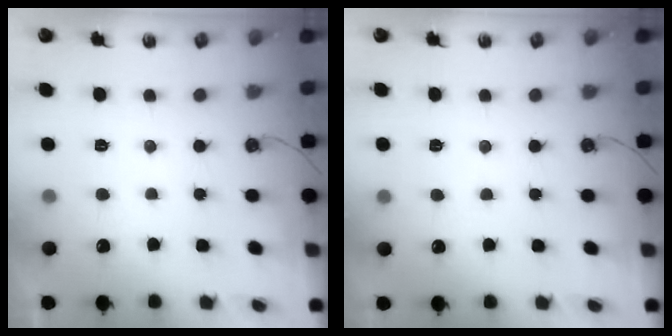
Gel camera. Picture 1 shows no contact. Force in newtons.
{"total": 5.5, "press": 5.4, "slide": 0.8}